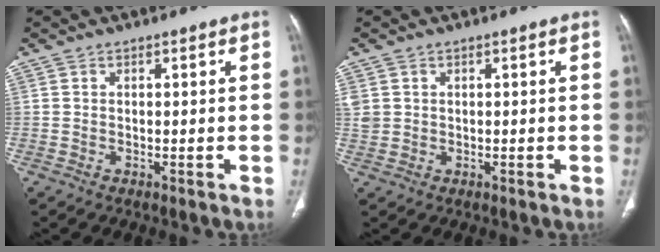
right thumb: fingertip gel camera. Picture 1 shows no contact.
{"total": 3.0, "force": [0.7, 2.7, 1.2], "torque": [-0.031, 0.006, 0.022]}